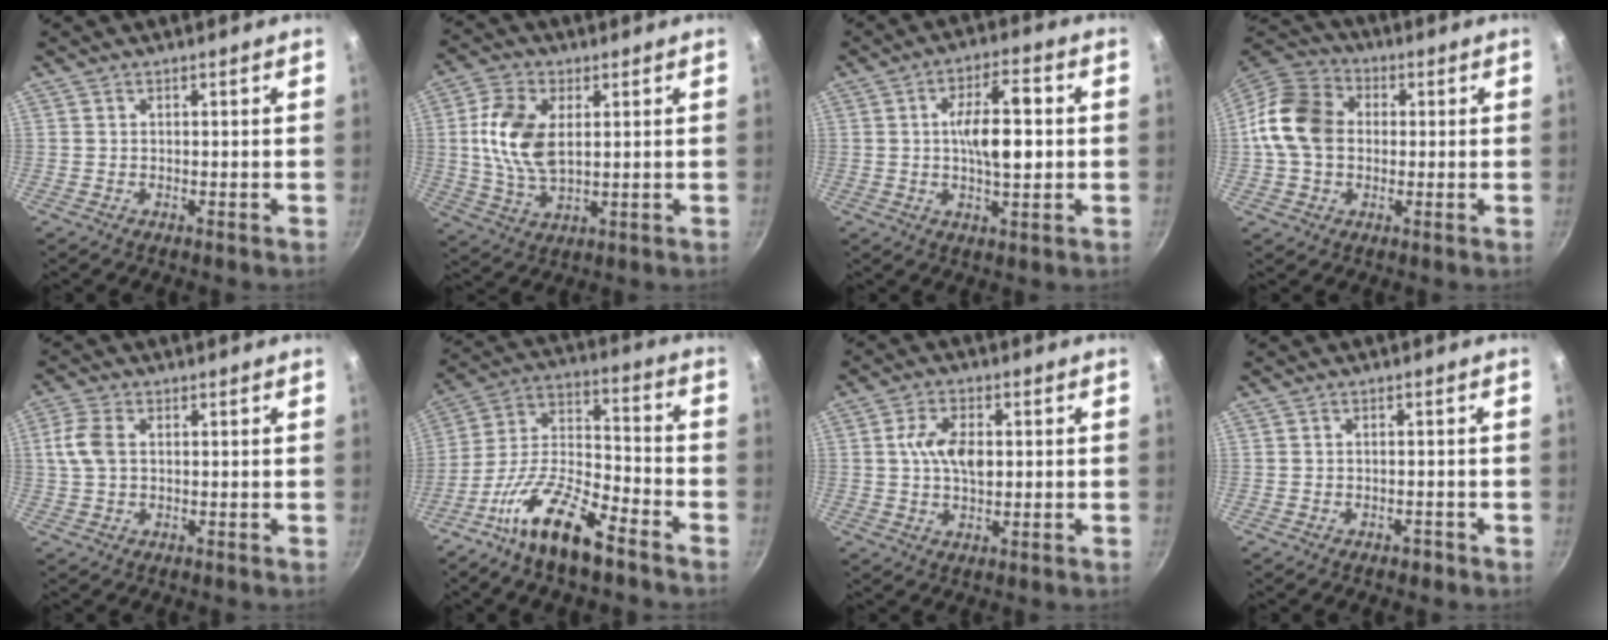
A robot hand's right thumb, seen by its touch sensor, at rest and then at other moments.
{"total": 11.7, "force": [2.0, 6.7, 9.4], "torque": [-0.179, -0.002, 0.039]}
{"total": 10.7, "force": [0.4, 4.1, 9.9], "torque": [-0.144, 0.013, 0.002]}
{"total": 13.6, "force": [0.3, 10.5, 8.6], "torque": [-0.135, 0.024, -0.010]}
{"total": 5.6, "force": [0.8, 3.5, 4.3], "torque": [-0.094, 0.010, 0.013]}
{"total": 16.7, "force": [-10.5, 5.6, 11.7], "torque": [-0.211, 0.072, -0.210]}
{"total": 7.2, "force": [0.7, 4.0, 5.9], "torque": [-0.096, 0.008, 0.007]}
{"total": 1.4, "force": [-1.0, 0.7, 0.5], "torque": [-0.001, 0.014, -0.007]}